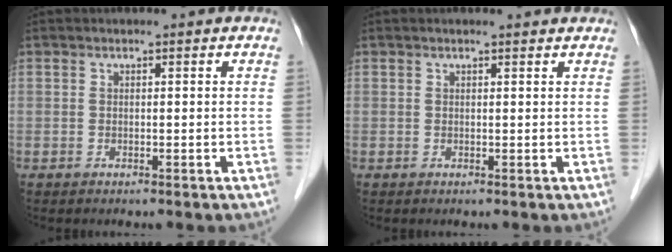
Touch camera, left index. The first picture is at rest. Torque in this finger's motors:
{"motor_torque": [0.94, -1.19, 0.04, 0.02]}